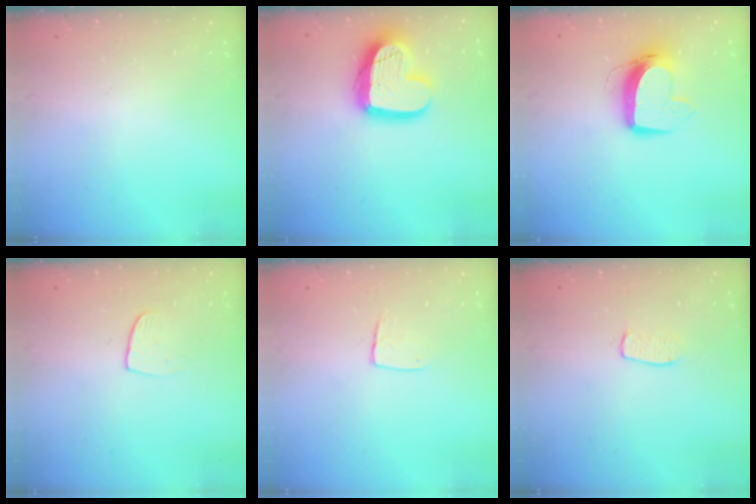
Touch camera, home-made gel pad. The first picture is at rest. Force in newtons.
{"total": 17.4, "press": 17.4, "slide": 1.6}
{"total": 11.1, "press": 11.0, "slide": 1.0}
{"total": 5.5, "press": 5.5, "slide": 0.4}
{"total": 5.9, "press": 5.9, "slide": 0.4}
{"total": 3.9, "press": 3.9, "slide": 0.3}